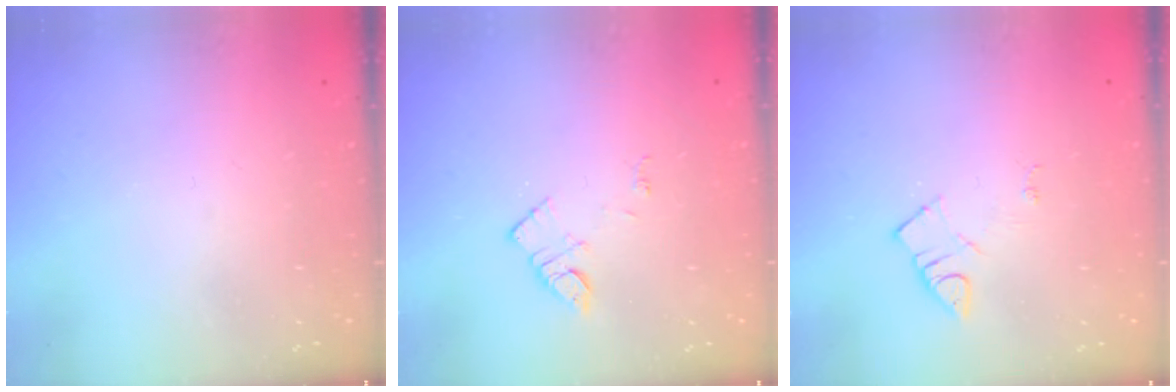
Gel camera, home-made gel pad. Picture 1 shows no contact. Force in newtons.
{"total": 5.8, "press": 5.8, "slide": 0.6}
{"total": 4.5, "press": 4.4, "slide": 0.7}